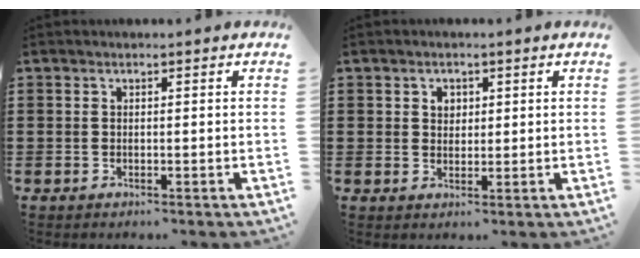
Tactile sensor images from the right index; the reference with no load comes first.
{"total": 1.9, "force": [0.8, 1.5, 0.8], "torque": [-0.021, 0.008, 0.014]}